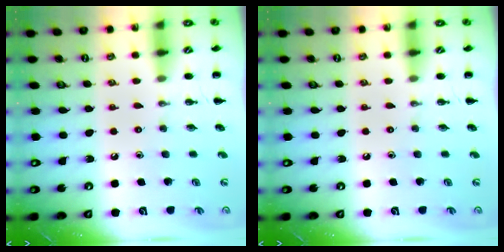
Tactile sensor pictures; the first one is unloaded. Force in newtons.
{"total": 0.0}